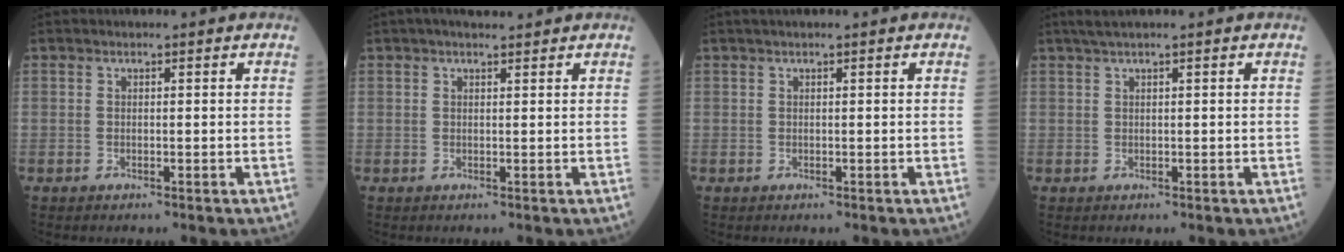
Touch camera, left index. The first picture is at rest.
{"total": 2.3, "force": [1.9, 0.4, 1.2], "torque": [-0.021, 0.016, 0.028]}
{"total": 0.9, "force": [0.6, -0.1, 0.6], "torque": [-0.015, 0.016, 0.013]}
{"total": 1.8, "force": [1.2, -0.3, 1.3], "torque": [-0.033, 0.016, 0.026]}